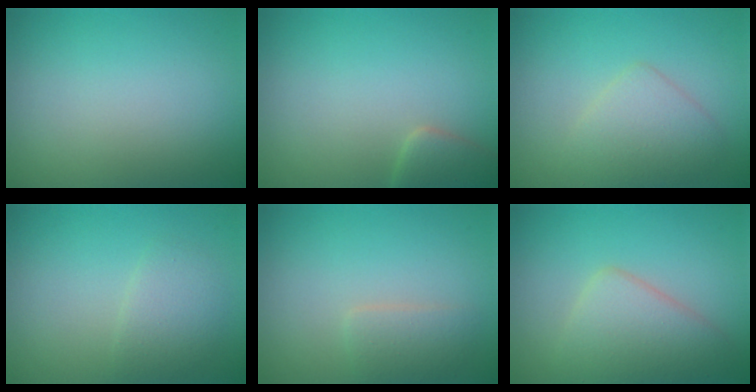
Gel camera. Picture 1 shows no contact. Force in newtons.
{"total": 2.5, "press": 2.5, "slide": 0.2}
{"total": 3.0, "press": 3.0, "slide": 0.1}
{"total": 2.0, "press": 2.0, "slide": 0.1}
{"total": 1.8, "press": 1.8, "slide": 0.0}
{"total": 4.5, "press": 4.5, "slide": 0.2}